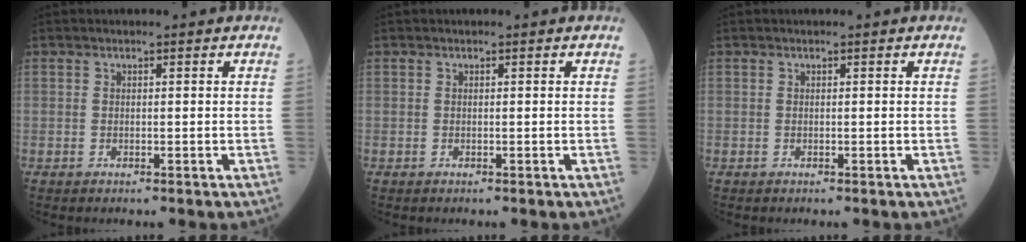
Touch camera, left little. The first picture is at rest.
{"total": 0.0}
{"total": 0.0}